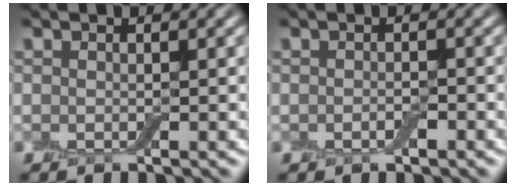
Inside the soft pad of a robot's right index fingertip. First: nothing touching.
{"total": 0.8, "force": [-0.5, 0.3, 0.6], "torque": [-0.011, -0.004, -0.007]}